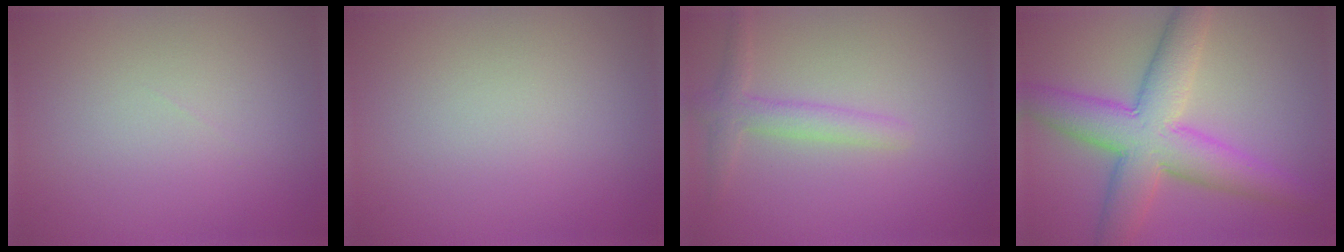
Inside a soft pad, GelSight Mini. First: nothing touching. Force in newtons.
{"total": 0.0}
{"total": 2.3, "press": 2.3, "slide": 0.1}
{"total": 8.4, "press": 8.4, "slide": 0.2}